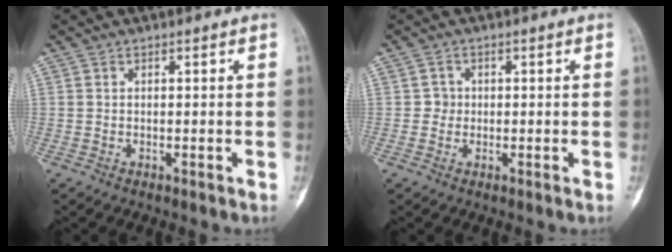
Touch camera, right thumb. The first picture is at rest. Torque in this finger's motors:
{"motor_torque": [0.26, 0.06, 0.27, -0.06, 0.04]}